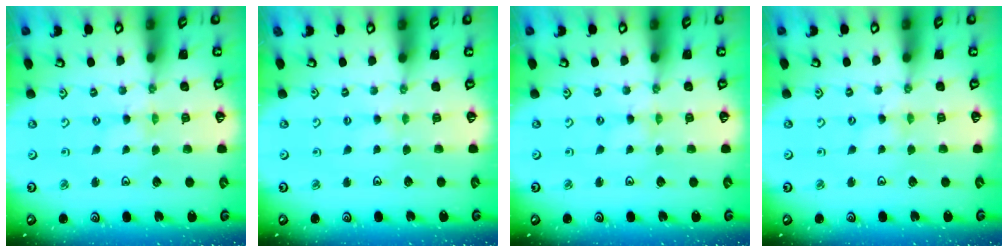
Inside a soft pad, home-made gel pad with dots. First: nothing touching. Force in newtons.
{"total": 1.7, "press": 1.7, "slide": 0.3}
{"total": 0.0}
{"total": 0.9, "press": 0.8, "slide": 0.2}